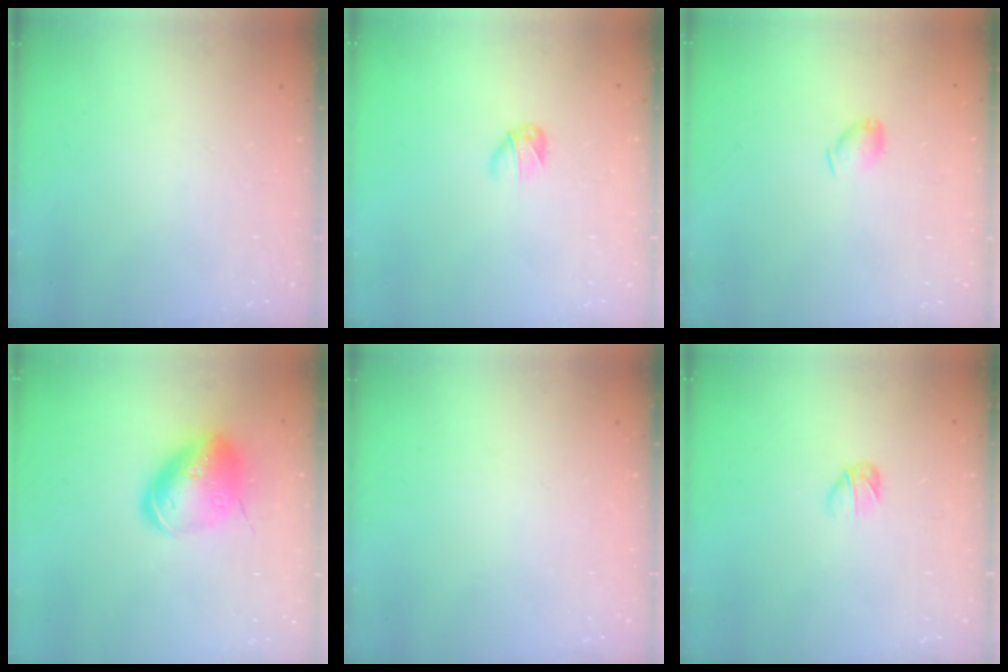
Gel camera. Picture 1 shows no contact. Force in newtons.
{"total": 3.7, "press": 3.6, "slide": 1.0}
{"total": 6.0, "press": 6.0, "slide": 0.8}
{"total": 13.2, "press": 13.0, "slide": 2.3}
{"total": 0.0}
{"total": 2.7, "press": 2.7, "slide": 0.7}